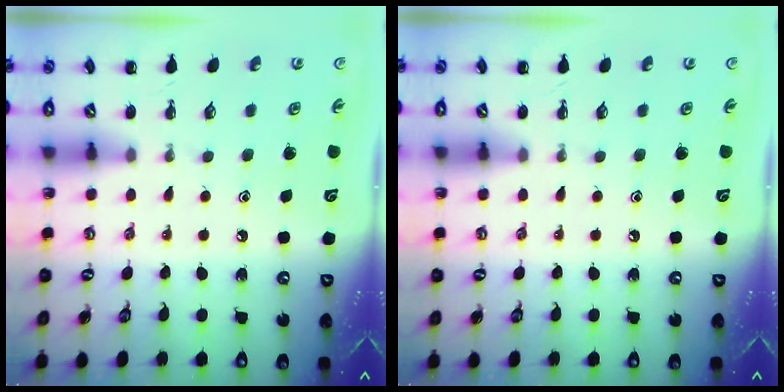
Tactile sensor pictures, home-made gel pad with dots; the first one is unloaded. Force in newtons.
{"total": 0.0}